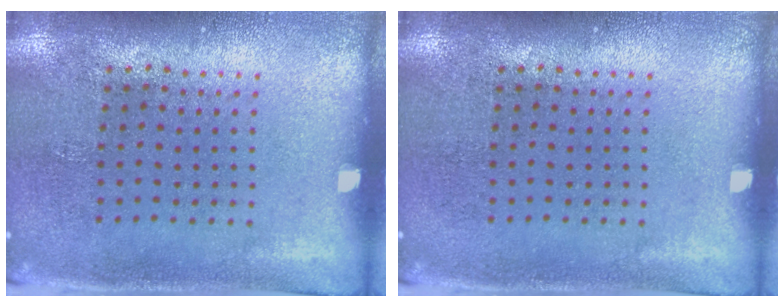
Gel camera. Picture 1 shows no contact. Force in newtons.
{"total": 0.0}